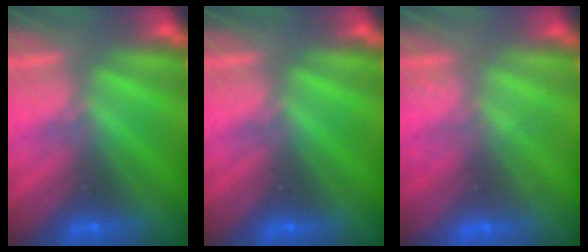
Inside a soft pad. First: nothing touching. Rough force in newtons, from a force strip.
{"total": 0.0}
{"total": 2.1}